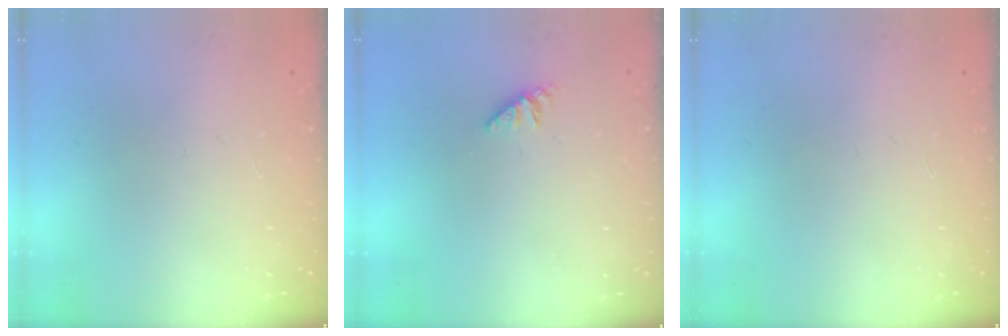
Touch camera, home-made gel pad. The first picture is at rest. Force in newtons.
{"total": 0.6, "press": 0.6, "slide": 0.2}
{"total": 0.0}